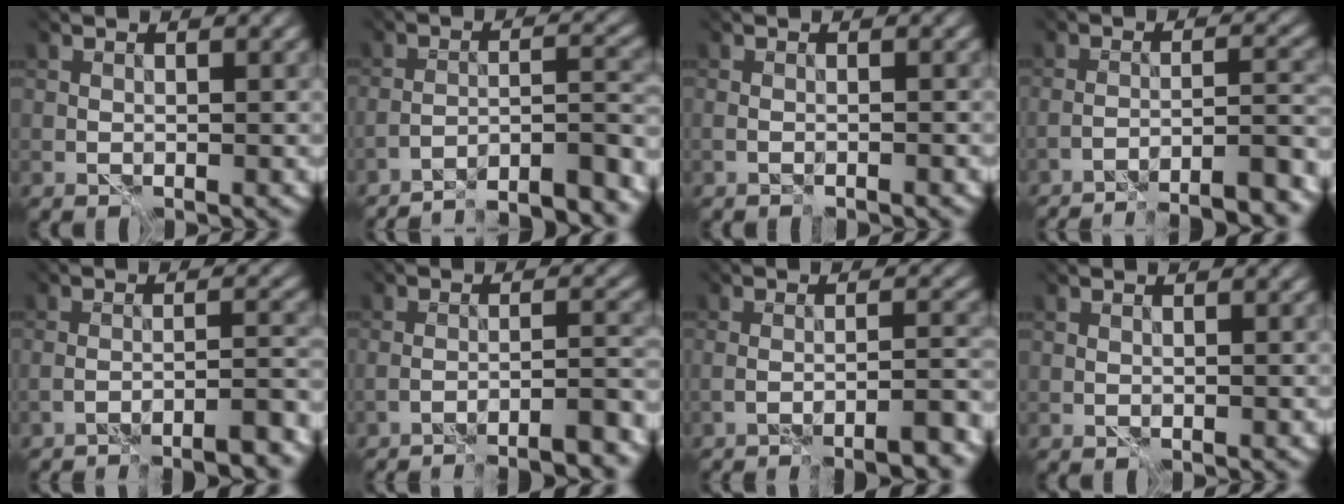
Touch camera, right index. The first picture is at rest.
{"total": 10.1, "force": [-9.5, 0.8, 3.5], "torque": [-0.028, 0.014, -0.130]}
{"total": 0.8, "force": [-0.8, 0.0, 0.3], "torque": [-0.006, 0.003, -0.013]}
{"total": 7.7, "force": [-6.8, 0.4, 3.5], "torque": [-0.033, 0.012, -0.093]}
{"total": 4.6, "force": [-4.0, -0.1, 2.2], "torque": [-0.022, 0.009, -0.066]}
{"total": 5.1, "force": [-4.4, 0.0, 2.6], "torque": [-0.024, 0.011, -0.070]}
{"total": 4.2, "force": [-3.1, 0.1, 2.7], "torque": [-0.031, 0.001, -0.053]}
{"total": 0.0}